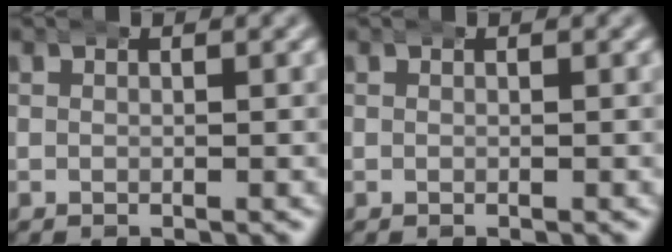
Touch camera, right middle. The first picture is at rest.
{"total": 0.0}